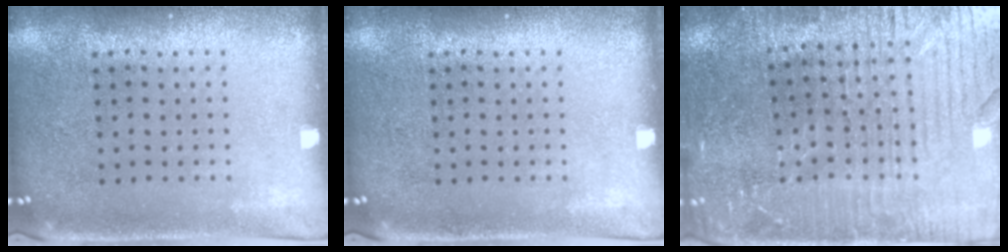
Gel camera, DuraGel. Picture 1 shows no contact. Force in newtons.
{"total": 0.0}
{"total": 3.7, "press": 3.6, "slide": 0.8}